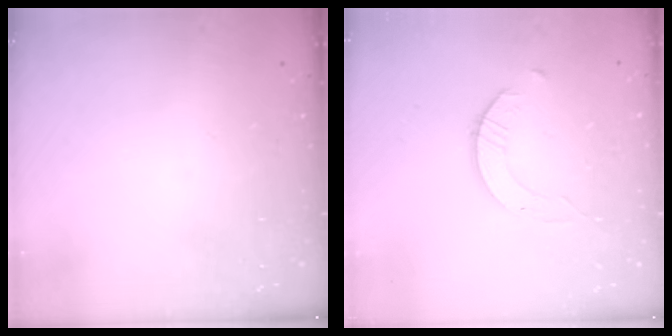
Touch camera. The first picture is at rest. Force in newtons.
{"total": 2.4, "press": 2.4, "slide": 0.3}